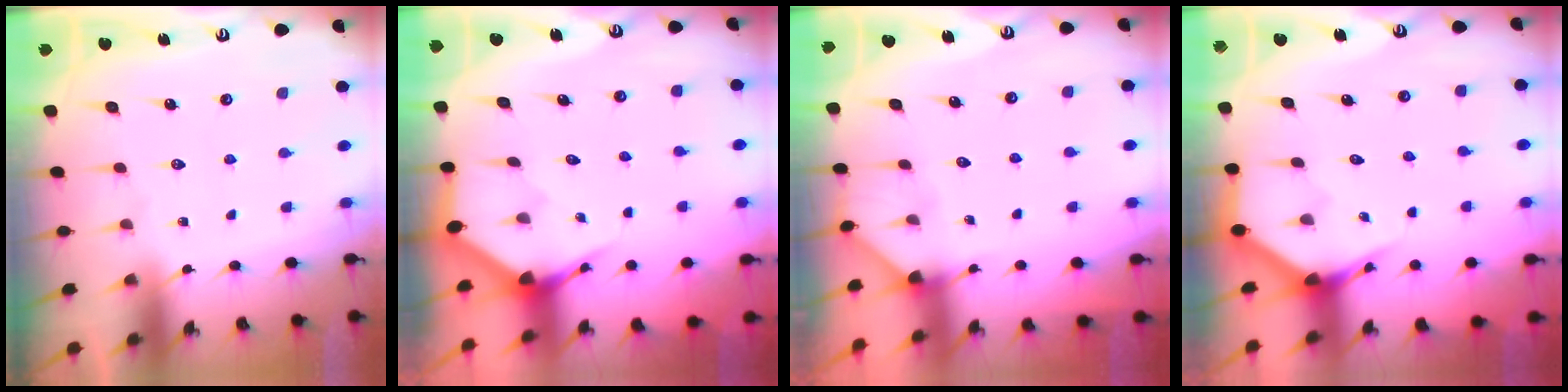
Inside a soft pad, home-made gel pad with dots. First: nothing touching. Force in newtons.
{"total": 3.5, "press": 3.4, "slide": 0.2}
{"total": 2.0, "press": 2.0, "slide": 0.3}
{"total": 3.7, "press": 3.7, "slide": 0.3}